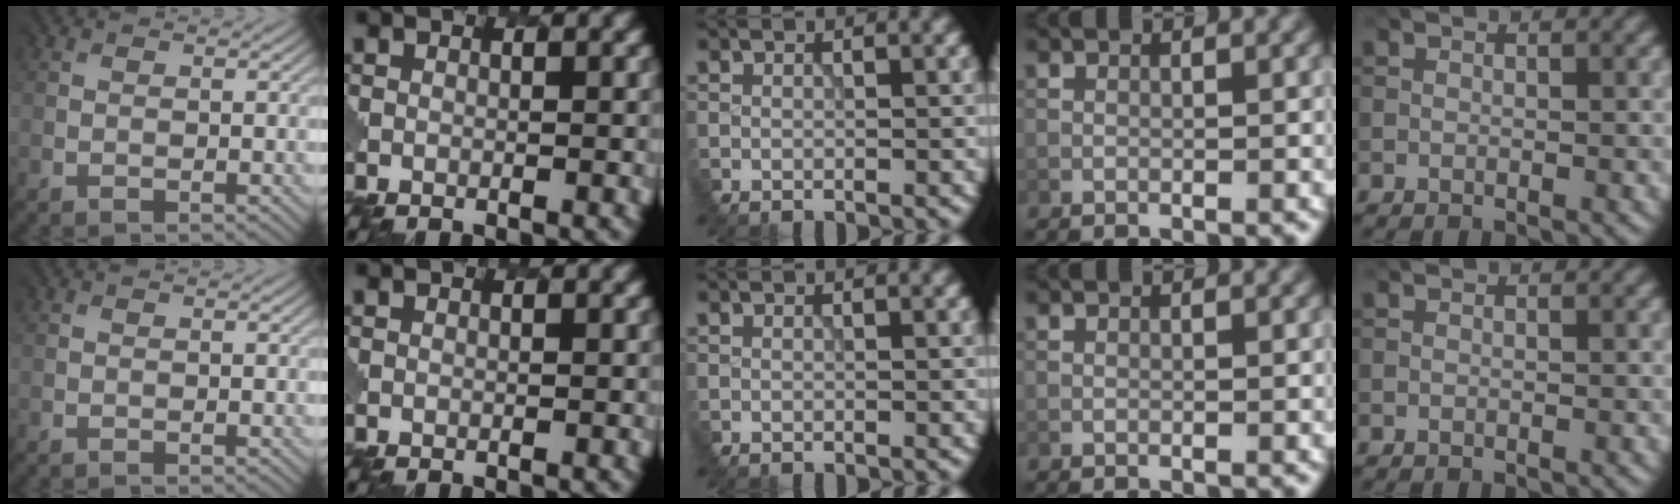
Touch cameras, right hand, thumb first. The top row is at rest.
{}